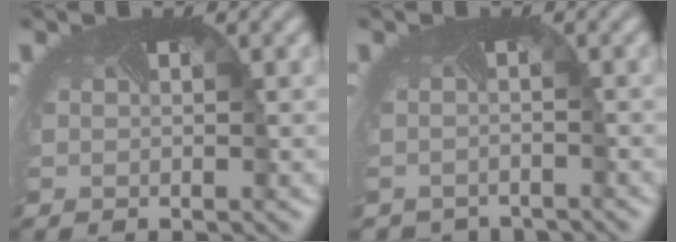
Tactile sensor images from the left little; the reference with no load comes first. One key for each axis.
{"total": 2.6, "fx": -2.5, "fy": 0.7, "fz": -0.4, "tx": 0.008, "ty": -0.021, "tz": -0.039}